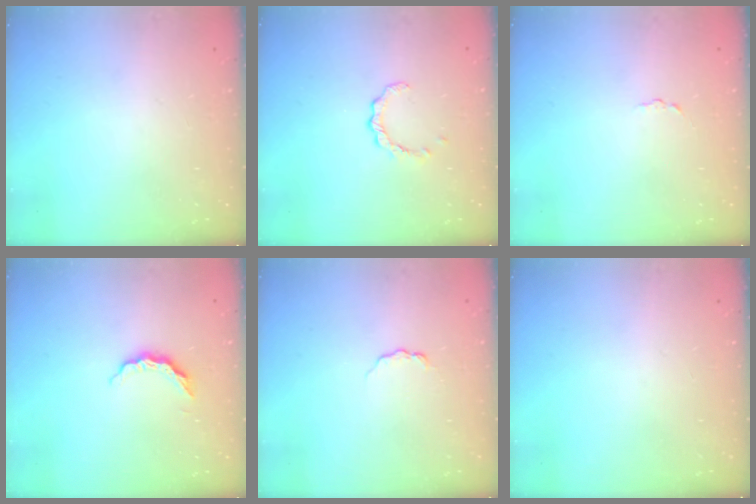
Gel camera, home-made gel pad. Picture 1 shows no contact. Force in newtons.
{"total": 2.4, "press": 2.4, "slide": 0.4}
{"total": 1.6, "press": 1.6, "slide": 0.1}
{"total": 5.8, "press": 5.8, "slide": 0.6}
{"total": 3.8, "press": 3.8, "slide": 0.4}
{"total": 0.0}